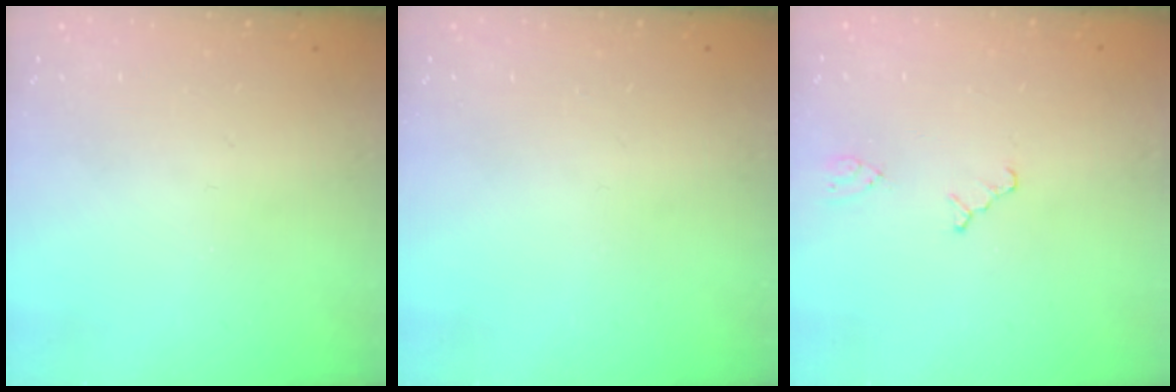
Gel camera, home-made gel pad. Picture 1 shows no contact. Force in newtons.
{"total": 0.0}
{"total": 0.7, "press": 0.7, "slide": 0.2}